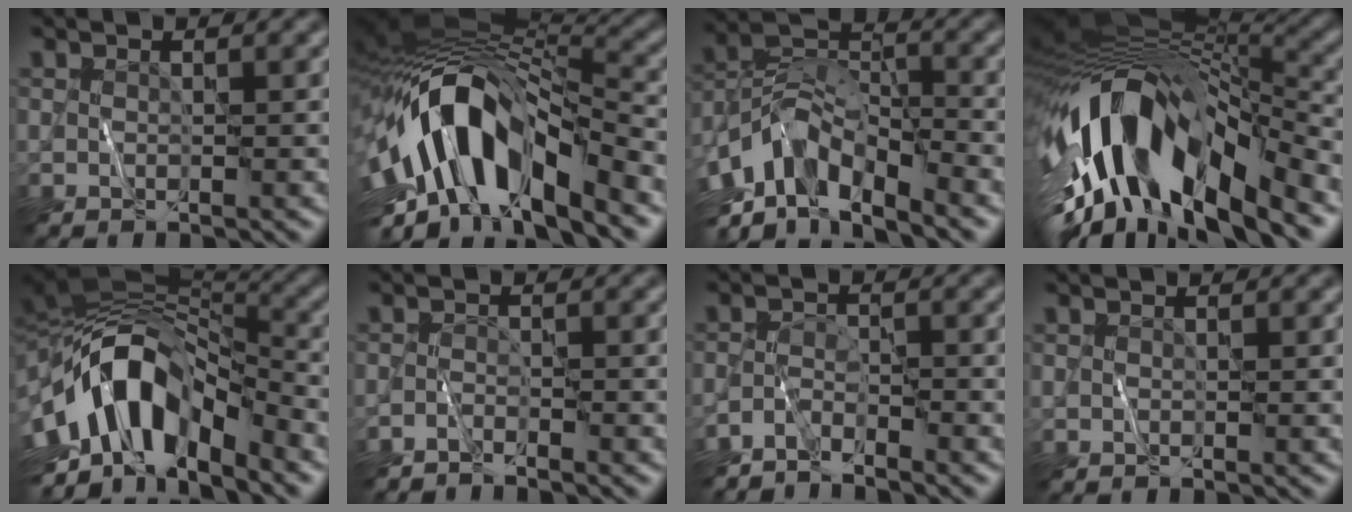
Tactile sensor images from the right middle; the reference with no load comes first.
{"total": 14.0, "force": [-4.8, 6.5, 11.5], "torque": [-0.202, 0.011, -0.086]}
{"total": 10.0, "force": [-4.9, 4.5, 7.5], "torque": [-0.133, 0.006, -0.101]}
{"total": 15.4, "force": [-5.6, 6.9, 12.6], "torque": [-0.236, 0.010, -0.096]}
{"total": 13.4, "force": [-4.7, 7.1, 10.3], "torque": [-0.177, 0.004, -0.091]}
{"total": 1.5, "force": [-1.5, -0.1, 0.2], "torque": [-0.006, 0.000, -0.034]}
{"total": 2.5, "force": [-2.4, 0.3, 0.8], "torque": [-0.016, 0.002, -0.055]}
{"total": 0.0}